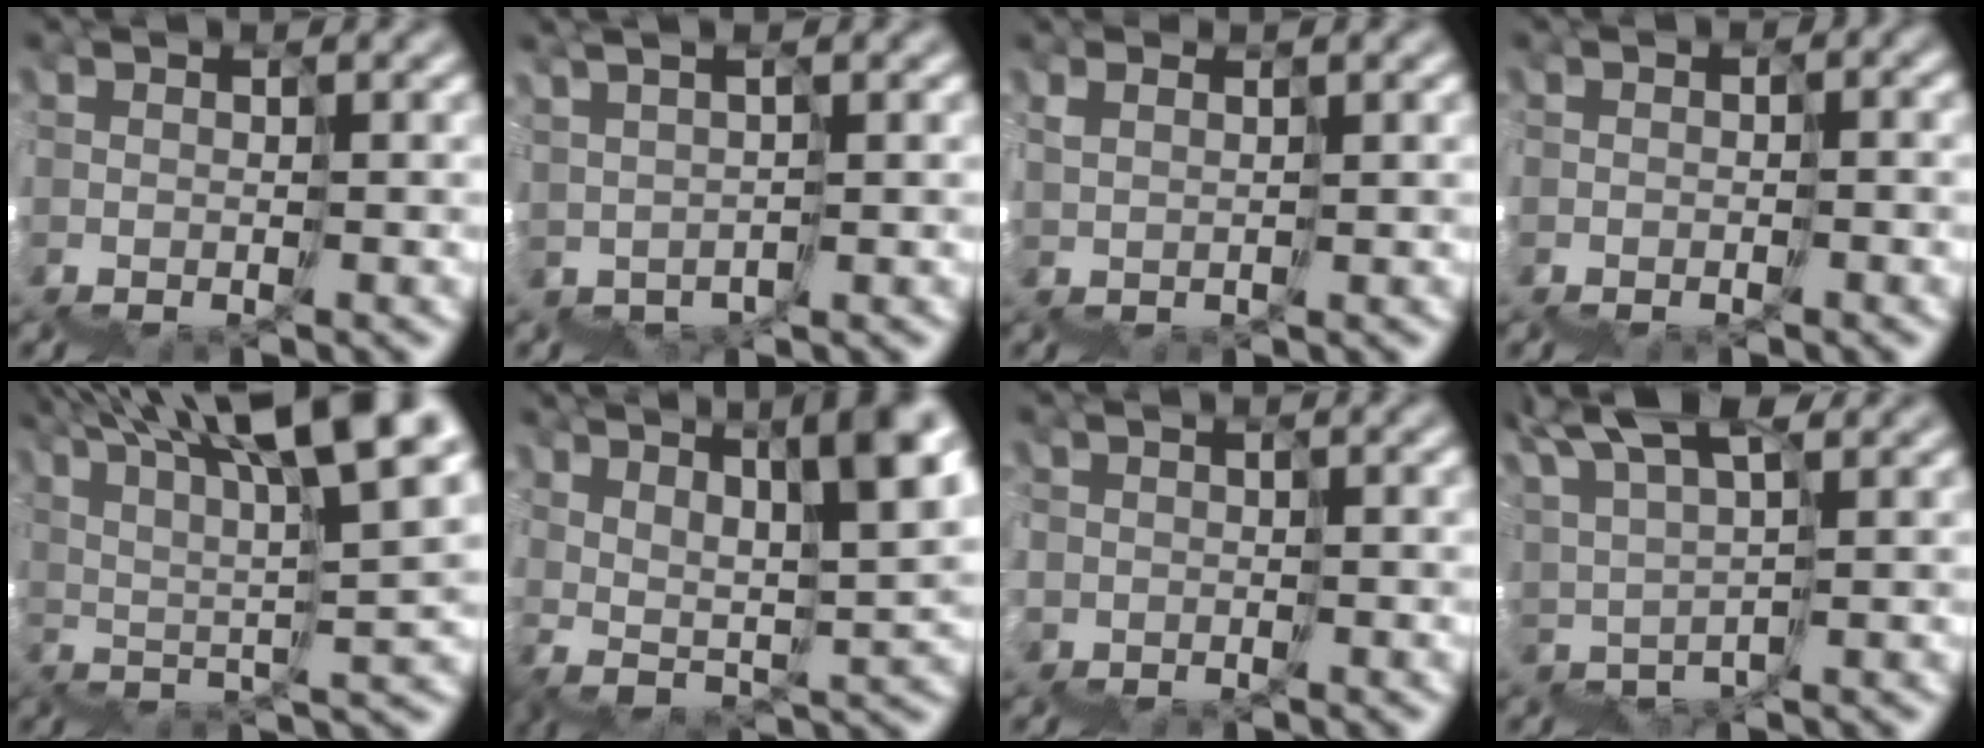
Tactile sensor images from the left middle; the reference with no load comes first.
{"total": 2.9, "force": [1.9, -1.3, -1.8], "torque": [-0.003, 0.022, 0.029]}
{"total": 2.3, "force": [0.7, -1.2, -1.8], "torque": [0.024, 0.018, 0.011]}
{"total": 3.0, "force": [-1.5, 1.7, 2.0], "torque": [-0.041, -0.007, -0.004]}
{"total": 9.9, "force": [7.6, 0.7, 6.3], "torque": [-0.124, 0.046, 0.128]}
{"total": 6.9, "force": [5.4, 1.0, 4.1], "torque": [-0.075, 0.030, 0.088]}
{"total": 1.7, "force": [-0.4, 1.4, -0.7], "torque": [-0.005, -0.009, 0.000]}
{"total": 4.9, "force": [4.9, -0.5, -0.3], "torque": [-0.037, 0.031, 0.083]}